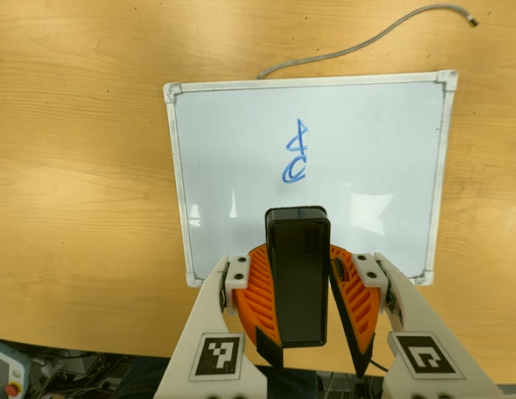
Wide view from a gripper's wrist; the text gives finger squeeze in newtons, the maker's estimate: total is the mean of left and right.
{"total": 9.4, "left": 9.4, "right": 9.3}